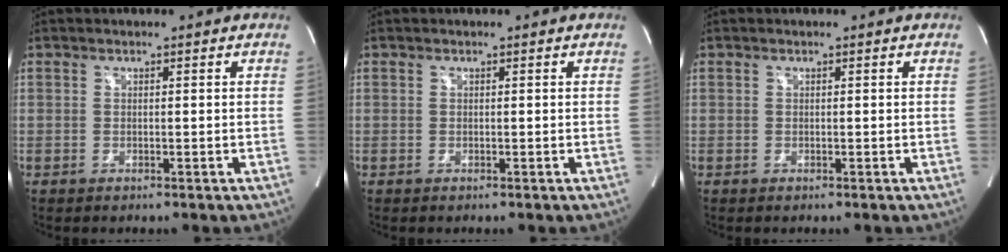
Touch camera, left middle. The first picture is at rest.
{"total": 0.0}
{"total": 0.0}